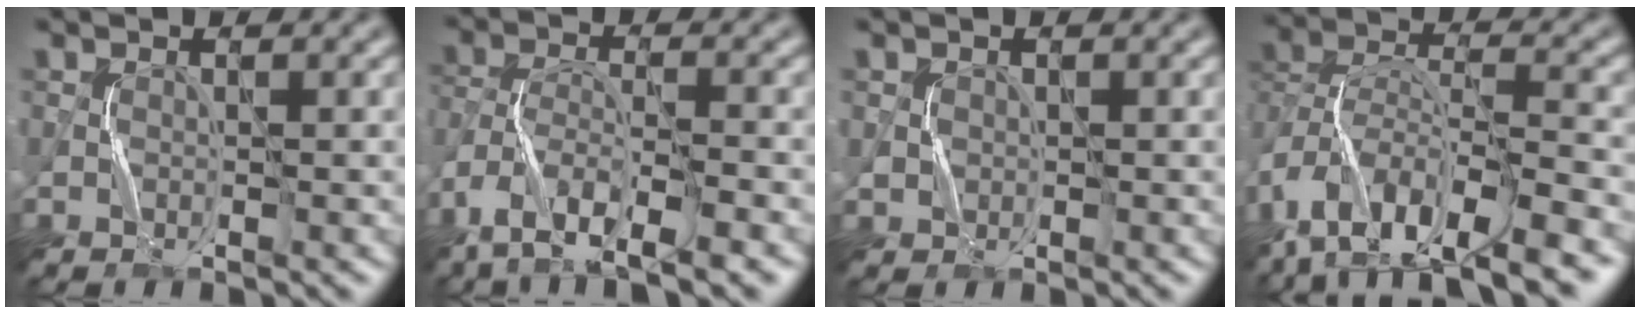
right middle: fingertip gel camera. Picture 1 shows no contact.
{"total": 8.1, "force": [-6.3, 2.0, 4.8], "torque": [-0.089, -0.010, -0.114]}
{"total": 0.7, "force": [0.2, 0.7, -0.2], "torque": [0.007, -0.005, 0.007]}
{"total": 13.3, "force": [-10.0, 4.7, 7.4], "torque": [-0.153, 0.008, -0.159]}